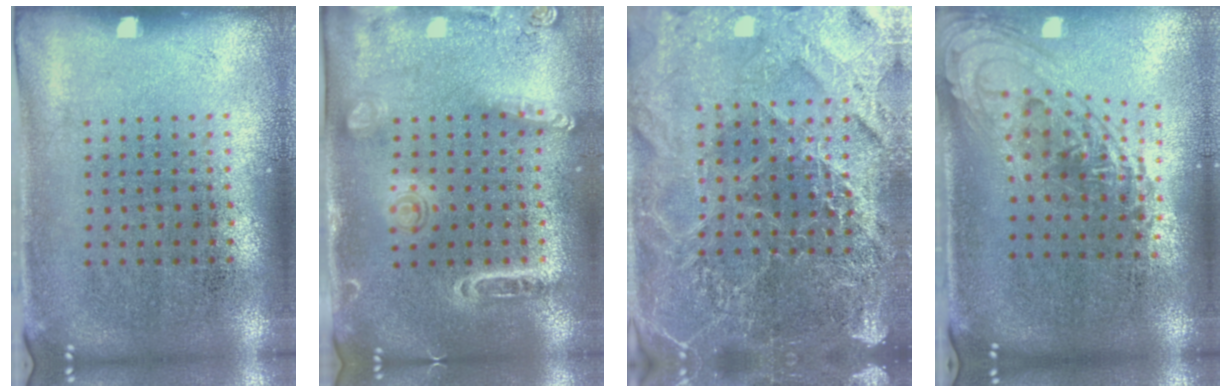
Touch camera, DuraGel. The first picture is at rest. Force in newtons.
{"total": 1.6, "press": 1.5, "slide": 0.4}
{"total": 5.3, "press": 4.8, "slide": 2.3}
{"total": 1.5, "press": 1.3, "slide": 0.7}